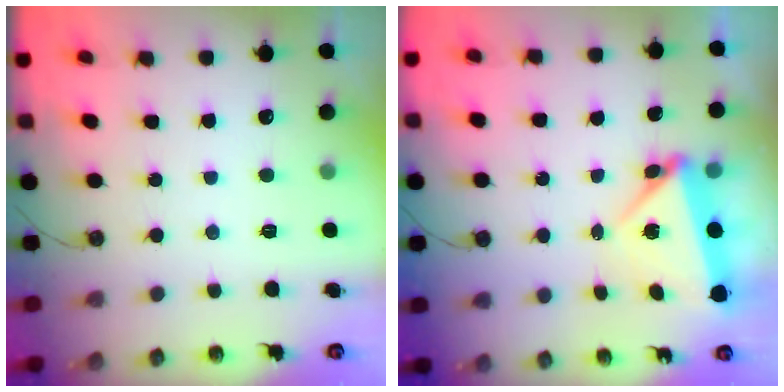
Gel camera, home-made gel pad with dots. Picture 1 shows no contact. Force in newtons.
{"total": 7.3, "press": 4.7, "slide": 5.6}